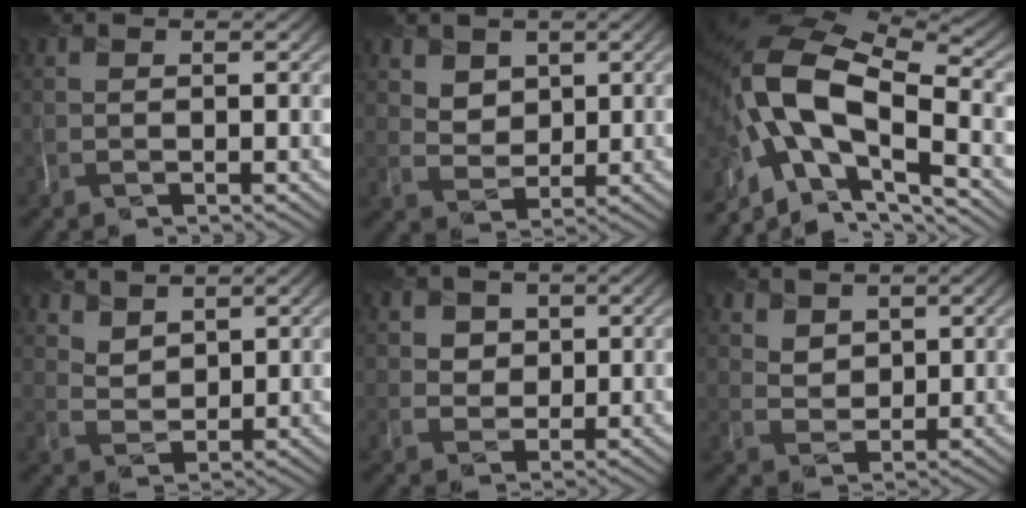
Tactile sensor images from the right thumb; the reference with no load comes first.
{"total": 3.6, "force": [2.3, 2.7, 0.7], "torque": [-0.030, -0.019, 0.054]}
{"total": 16.0, "force": [-4.2, 8.2, 13.1], "torque": [-0.271, -0.009, -0.071]}
{"total": 3.9, "force": [3.2, 2.1, 0.9], "torque": [-0.026, -0.016, 0.083]}
{"total": 3.1, "force": [1.4, 2.8, 0.3], "torque": [-0.016, -0.015, 0.033]}
{"total": 3.0, "force": [2.2, 2.1, 0.5], "torque": [-0.017, -0.007, 0.049]}